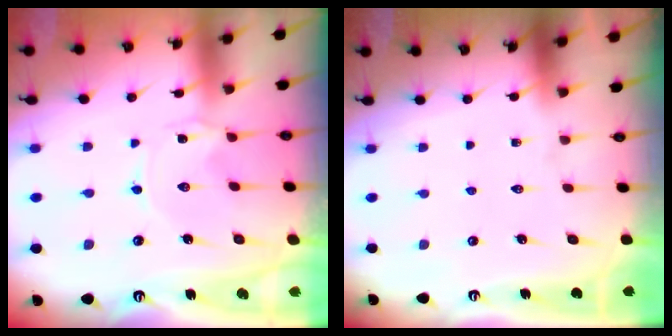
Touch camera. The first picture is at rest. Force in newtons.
{"total": 0.0}